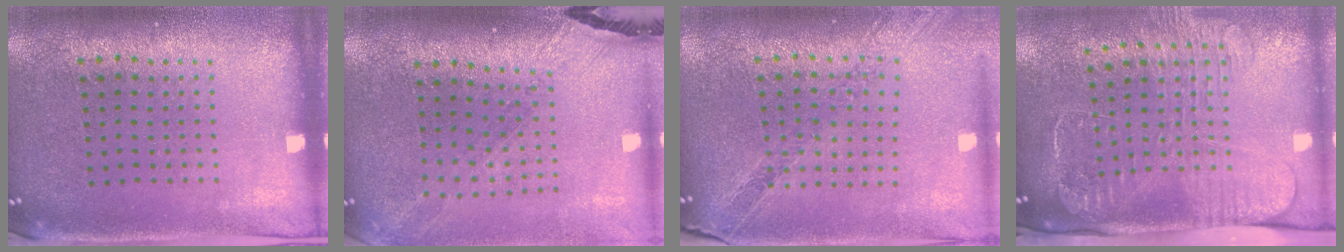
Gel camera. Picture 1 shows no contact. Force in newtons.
{"total": 1.5, "press": 1.4, "slide": 0.3}
{"total": 1.1, "press": 1.1, "slide": 0.2}
{"total": 2.6, "press": 2.1, "slide": 1.6}